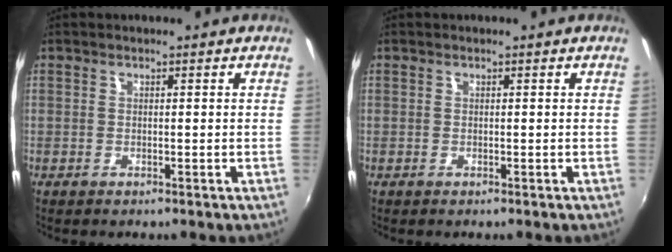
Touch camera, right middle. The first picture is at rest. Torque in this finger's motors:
{"motor_torque": [-0.01, -0.01, 0.00, 0.00]}